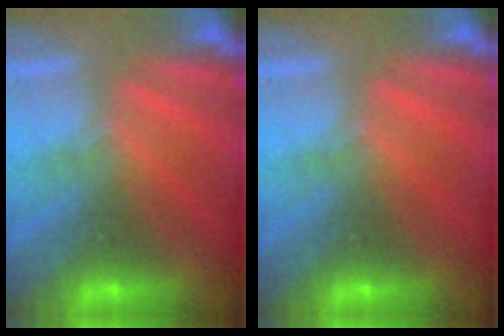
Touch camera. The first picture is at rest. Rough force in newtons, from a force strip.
{"total": 0.0}